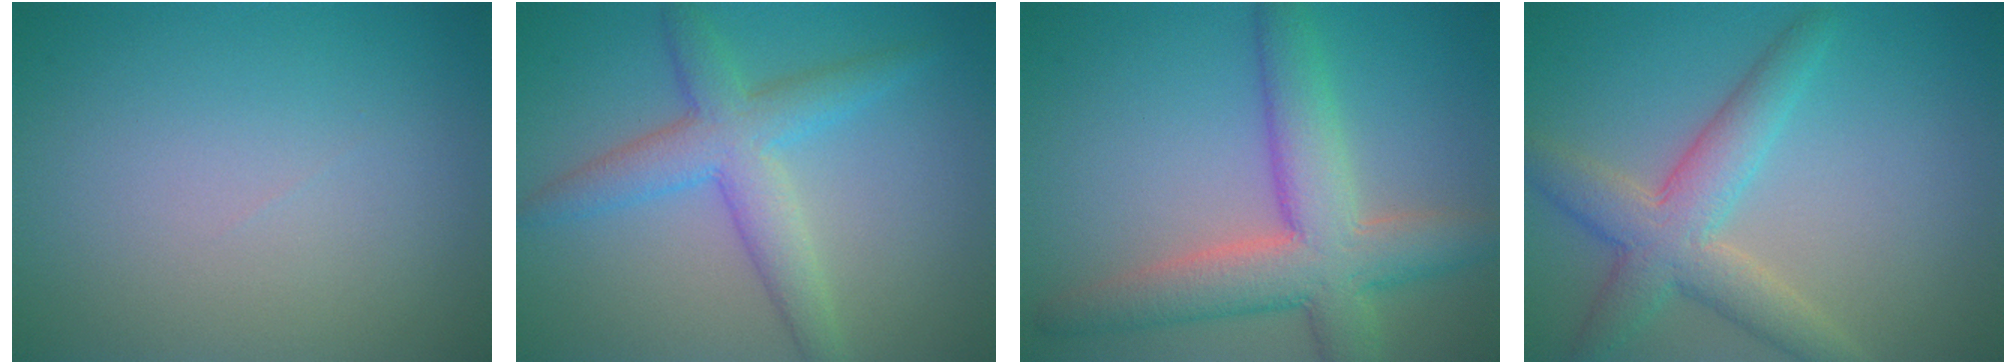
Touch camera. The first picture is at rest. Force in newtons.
{"total": 4.7, "press": 4.7, "slide": 0.1}
{"total": 7.3, "press": 7.3, "slide": 0.6}
{"total": 5.1, "press": 5.1, "slide": 0.3}